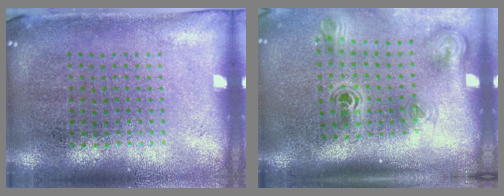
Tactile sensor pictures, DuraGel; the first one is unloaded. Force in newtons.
{"total": 2.3, "press": 1.5, "slide": 1.8}